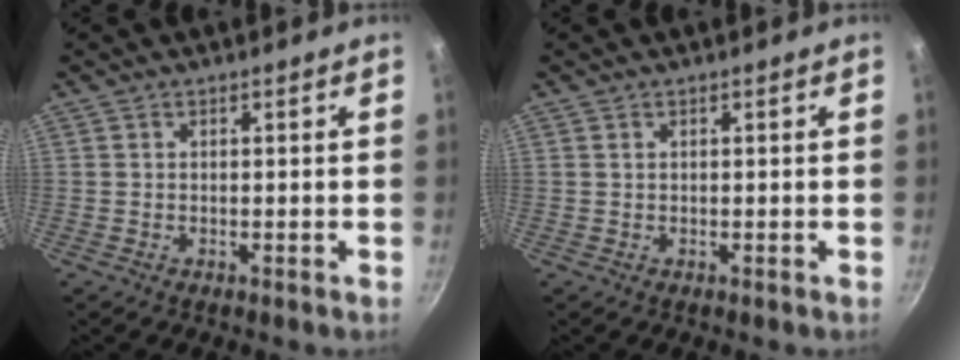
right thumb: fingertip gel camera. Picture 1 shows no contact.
{"total": 0.0}